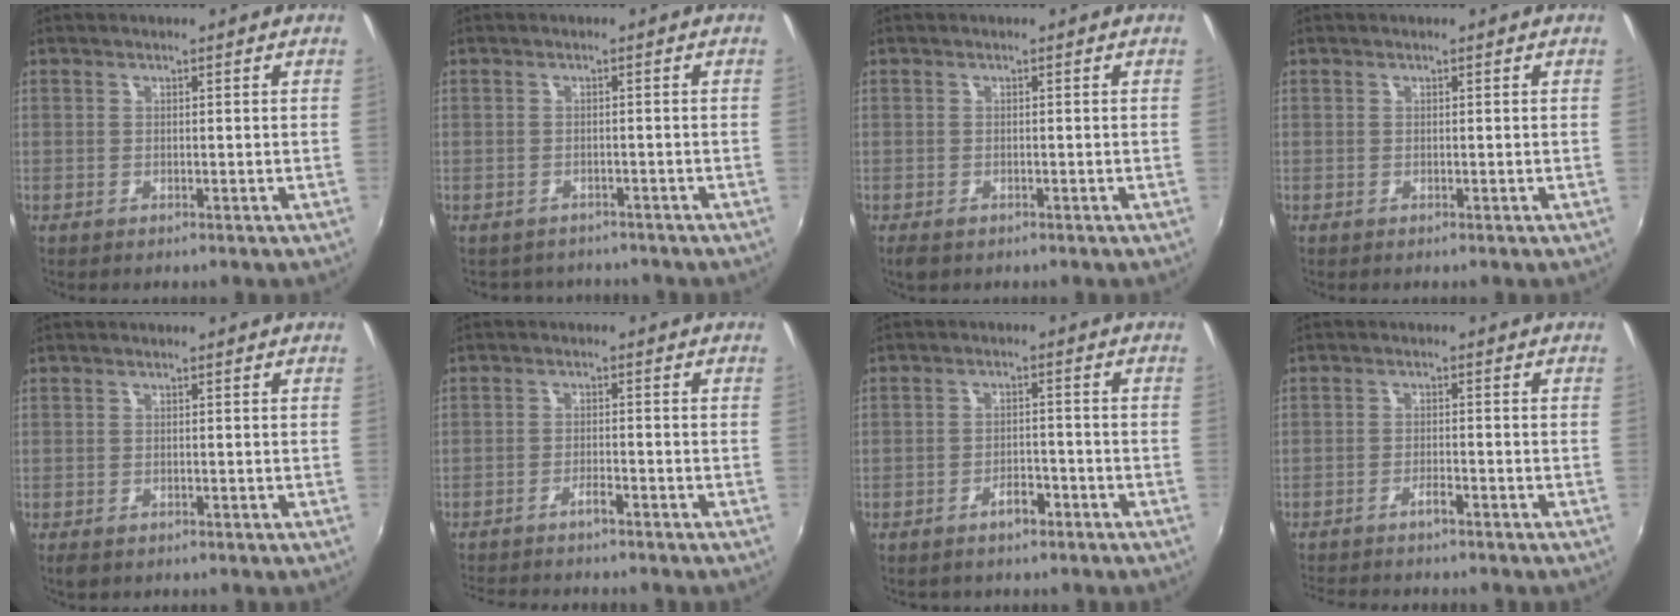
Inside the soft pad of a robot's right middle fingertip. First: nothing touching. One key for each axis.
{"total": 3.7, "fx": -3.3, "fy": 1.7, "fz": 0.4, "tx": -0.014, "ty": -0.009, "tz": -0.047}
{"total": 2.3, "fx": -1.5, "fy": 1.3, "fz": 1.2, "tx": -0.024, "ty": -0.011, "tz": -0.025}
{"total": 0.0}
{"total": 1.9, "fx": -1.2, "fy": 1.1, "fz": 0.9, "tx": -0.020, "ty": -0.008, "tz": -0.019}
{"total": 5.5, "fx": -4.9, "fy": 0.4, "fz": 2.4, "tx": -0.058, "ty": -0.005, "tz": -0.083}
{"total": 2.8, "fx": -1.9, "fy": 1.5, "fz": 1.5, "tx": -0.033, "ty": 0.006, "tz": -0.023}
{"total": 4.5, "fx": -4.1, "fy": 0.3, "fz": 2.0, "tx": -0.049, "ty": -0.006, "tz": -0.072}